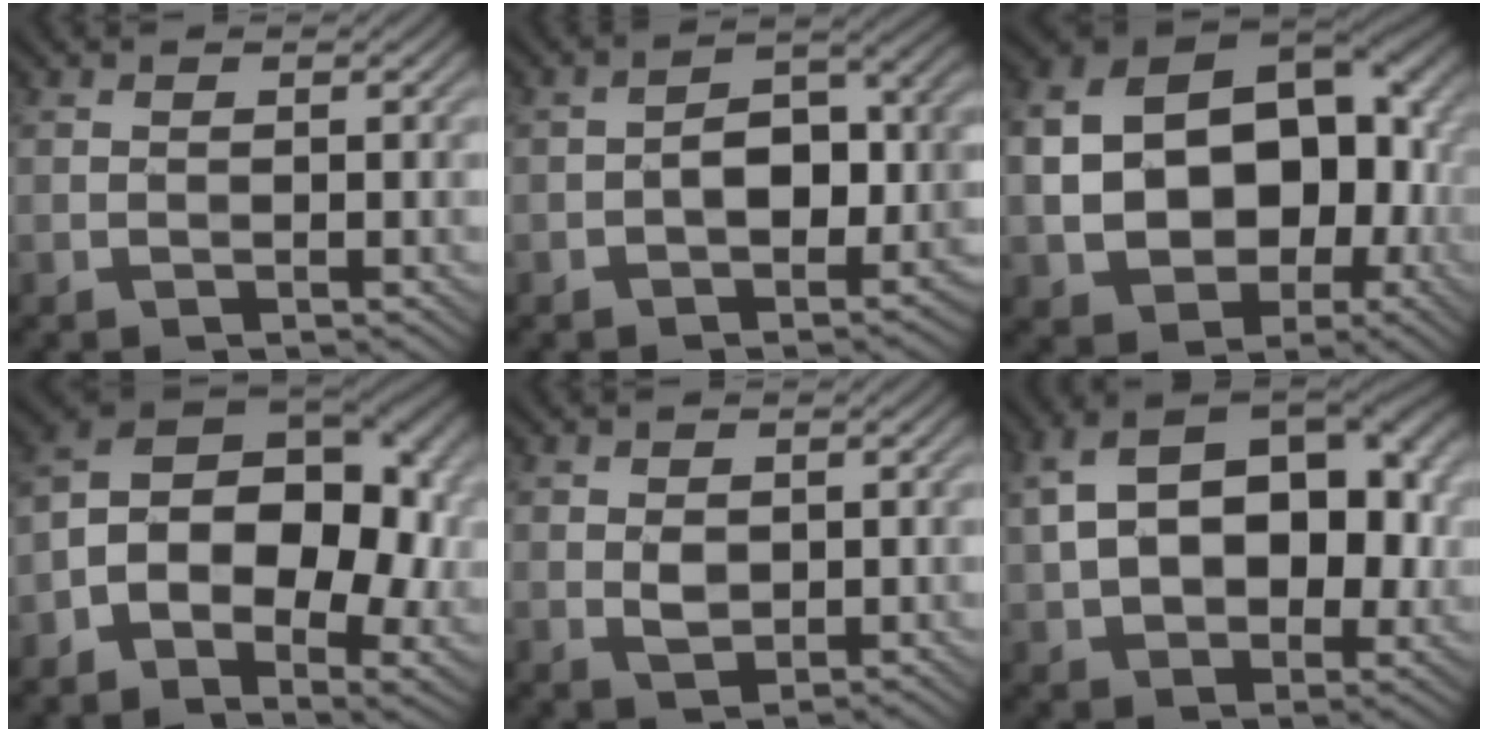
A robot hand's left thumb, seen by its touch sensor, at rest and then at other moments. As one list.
[{"total": 5.7, "force": [-1.9, 3.5, 4.2], "torque": [-0.053, 0.005, -0.037]}, {"total": 16.0, "force": [-0.9, 11.6, 11.0], "torque": [-0.190, -0.026, 0.002]}, {"total": 15.5, "force": [-2.4, 9.8, 11.7], "torque": [-0.196, -0.002, -0.034]}, {"total": 2.0, "force": [0.4, 1.4, 1.3], "torque": [-0.030, -0.004, 0.012]}, {"total": 14.5, "force": [2.6, 9.2, 10.9], "torque": [-0.182, 0.013, 0.050]}]